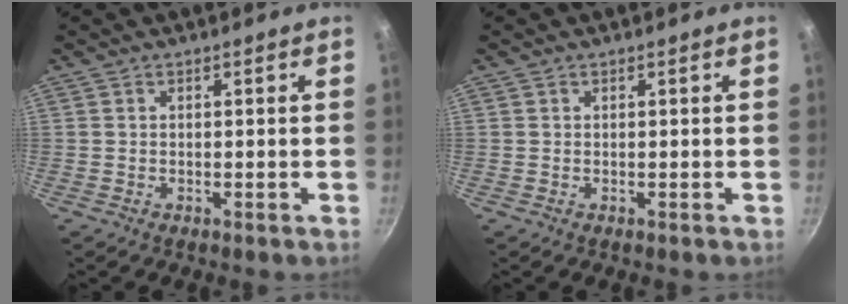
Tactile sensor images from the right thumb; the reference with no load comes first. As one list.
[{"total": 0.0}]